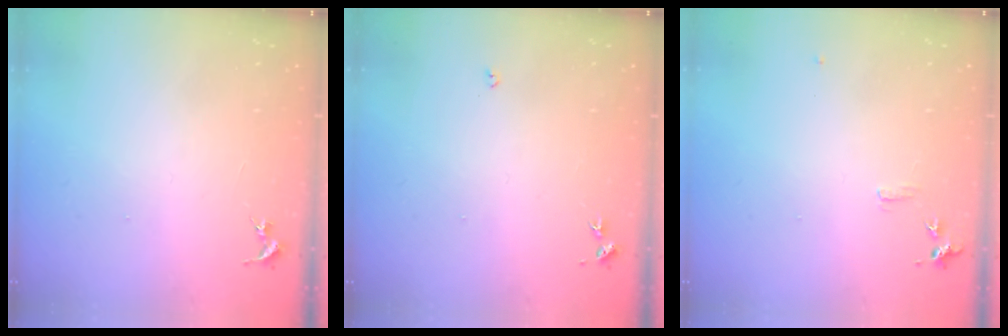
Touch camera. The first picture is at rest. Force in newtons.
{"total": 2.7, "press": 2.7, "slide": 0.5}
{"total": 5.6, "press": 5.5, "slide": 0.7}